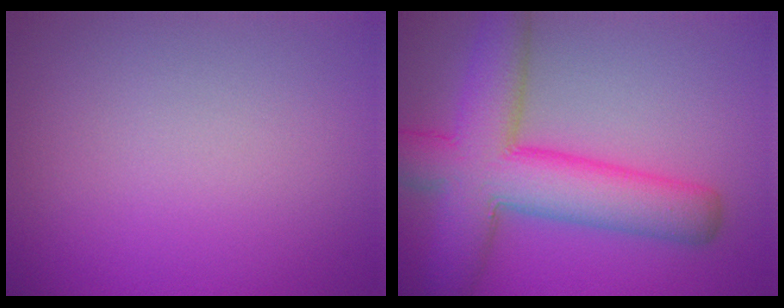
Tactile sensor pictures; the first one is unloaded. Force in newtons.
{"total": 9.9, "press": 9.9, "slide": 0.4}